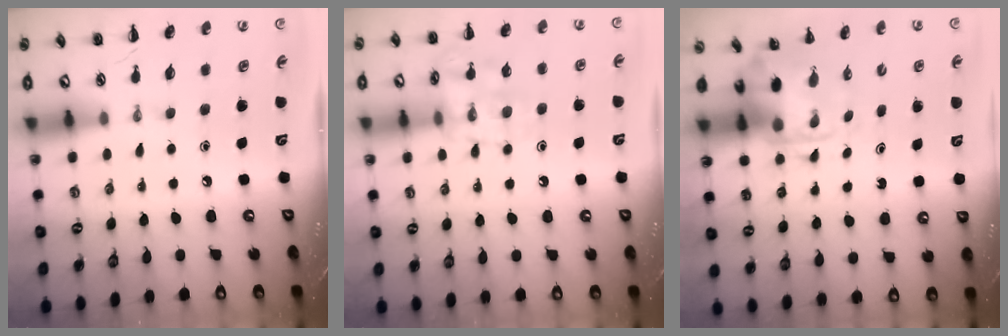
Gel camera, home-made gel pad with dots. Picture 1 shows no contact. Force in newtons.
{"total": 13.1, "press": 13.0, "slide": 1.1}
{"total": 3.6, "press": 3.5, "slide": 0.9}